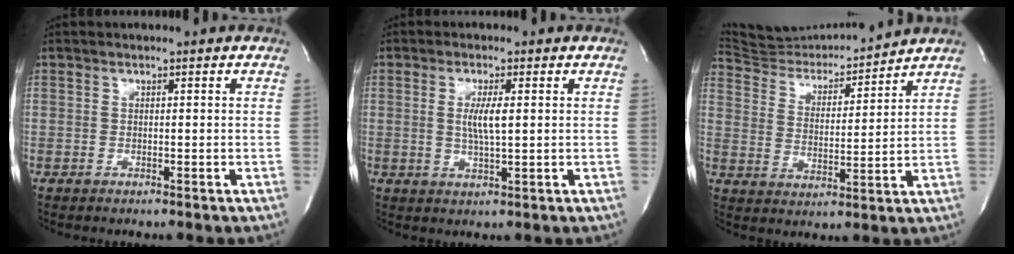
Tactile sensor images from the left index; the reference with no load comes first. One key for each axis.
{"total": 3.9, "fx": 0.1, "fy": 0.2, "fz": 3.9, "tx": -0.076, "ty": -0.011, "tz": 0.003}
{"total": 12.8, "fx": 12.6, "fy": 0.6, "fz": 1.8, "tx": -0.034, "ty": -0.009, "tz": 0.212}